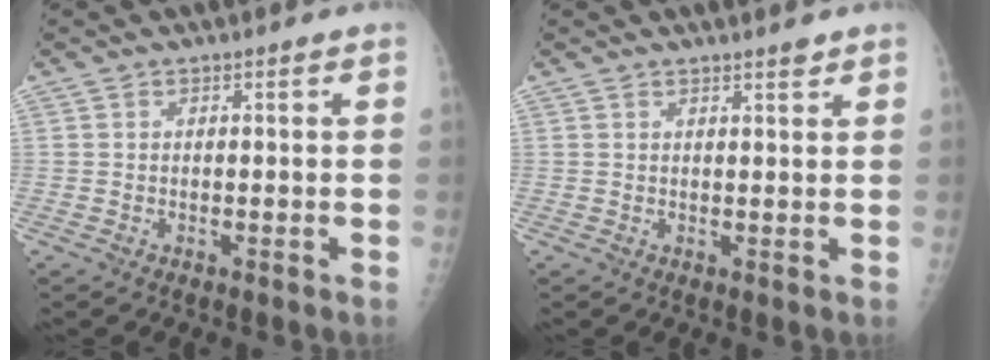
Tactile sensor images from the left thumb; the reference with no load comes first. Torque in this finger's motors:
{"motor_torque": [-0.05, 0.08, 0.03, 0.01, 0.02]}